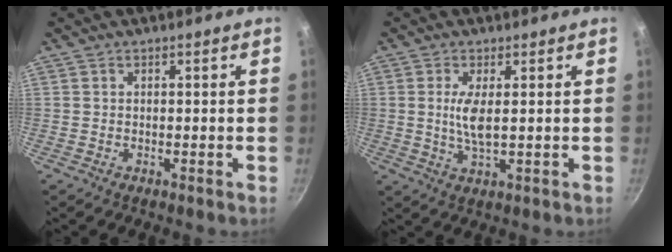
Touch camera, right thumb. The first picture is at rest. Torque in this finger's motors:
{"motor_torque": [-0.49, 0.55, 0.15, 0.62, 0.15]}